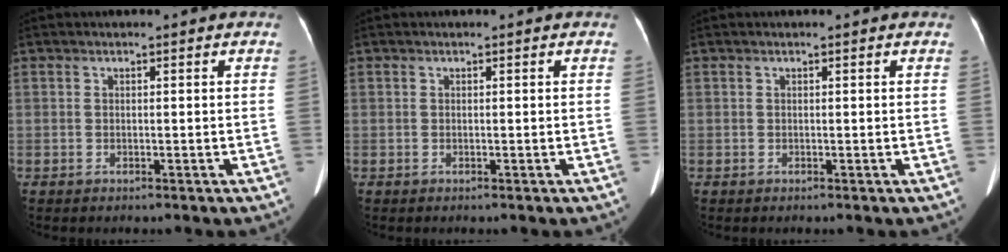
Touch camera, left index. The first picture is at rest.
{"total": 0.0}
{"total": 0.0}